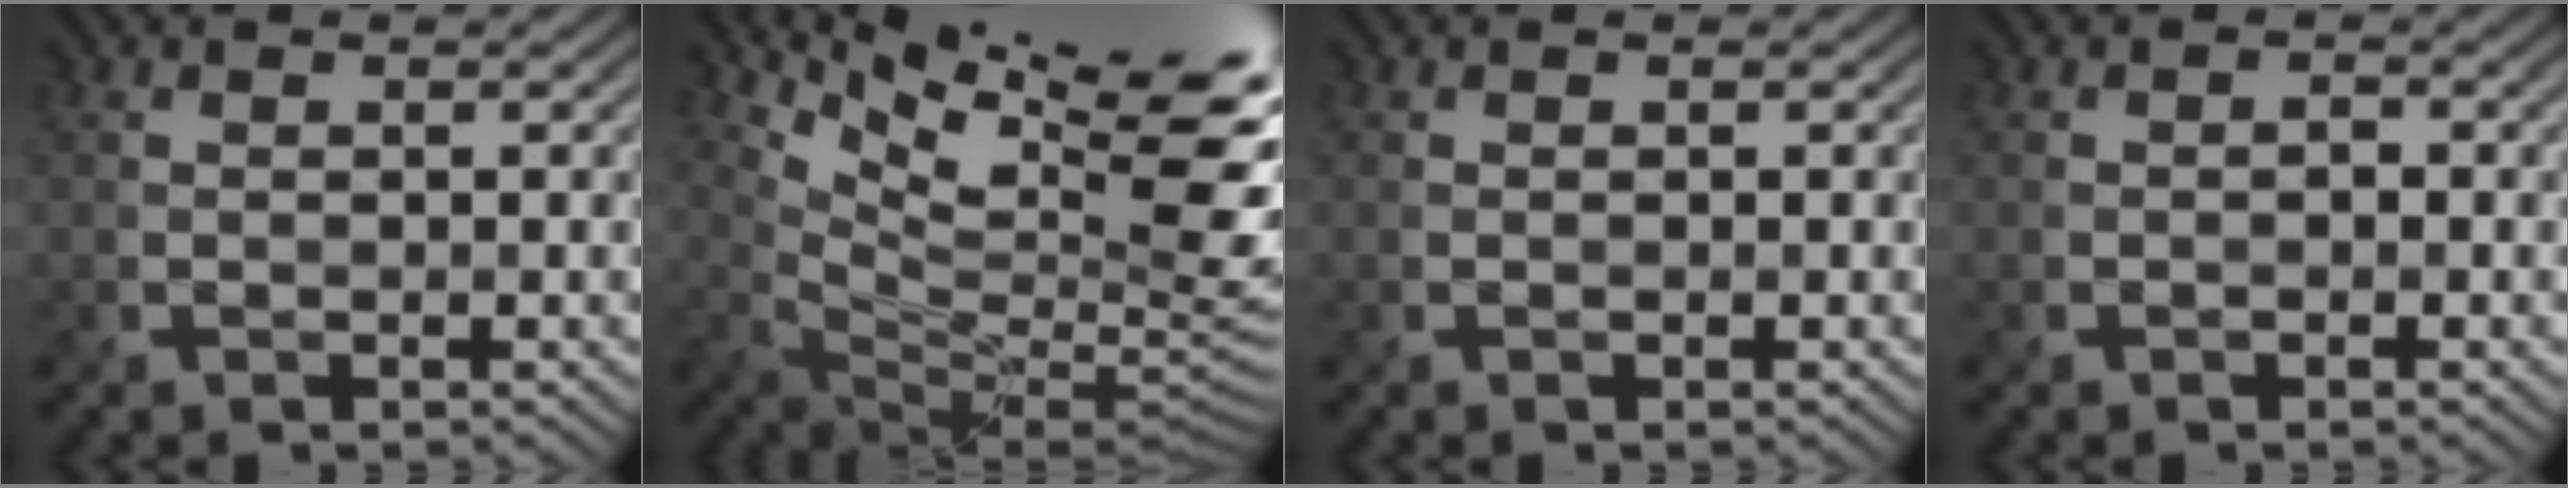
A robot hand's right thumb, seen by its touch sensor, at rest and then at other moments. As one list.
[{"total": 15.2, "force": [9.8, 4.2, 10.9], "torque": [-0.205, -0.001, 0.168]}, {"total": 0.0}, {"total": 0.9, "force": [-0.5, 0.6, 0.5], "torque": [-0.007, -0.002, -0.007]}]